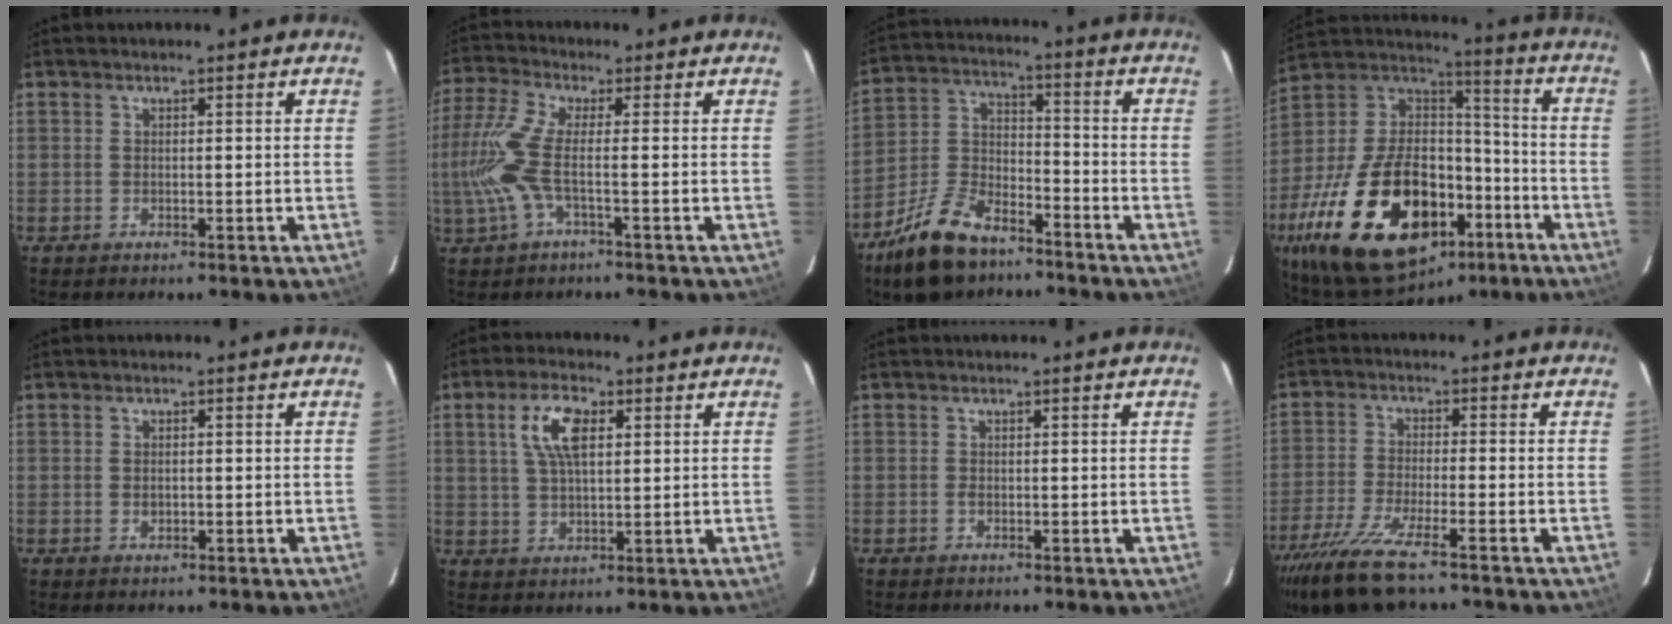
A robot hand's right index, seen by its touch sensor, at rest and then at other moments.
{"total": 9.4, "force": [-1.9, 1.2, 9.1], "torque": [-0.207, -0.005, -0.038]}
{"total": 15.2, "force": [-10.5, 7.3, 8.1], "torque": [-0.184, 0.006, -0.191]}
{"total": 31.9, "force": [-15.0, 18.1, 21.5], "torque": [-0.435, 0.003, -0.228]}
{"total": 1.1, "force": [-0.1, 0.8, 0.8], "torque": [-0.013, 0.003, -0.002]}
{"total": 7.6, "force": [2.7, 3.3, 6.4], "torque": [-0.123, 0.013, 0.052]}
{"total": 0.5, "force": [-0.1, 0.2, 0.5], "torque": [-0.011, 0.000, -0.003]}
{"total": 12.9, "force": [-9.6, 2.1, 8.2], "torque": [-0.186, -0.045, -0.180]}